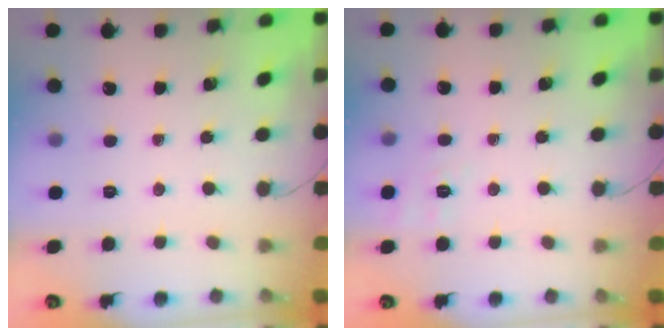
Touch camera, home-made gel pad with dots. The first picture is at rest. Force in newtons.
{"total": 1.7, "press": 0.0, "slide": 1.7}